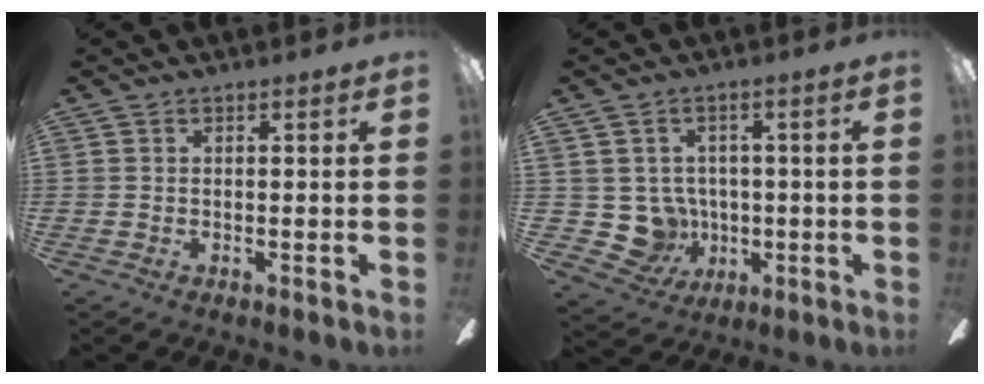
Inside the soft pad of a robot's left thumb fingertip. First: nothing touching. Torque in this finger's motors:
{"motor_torque": [0.15, 0.74, -0.18, 0.01, 0.01]}